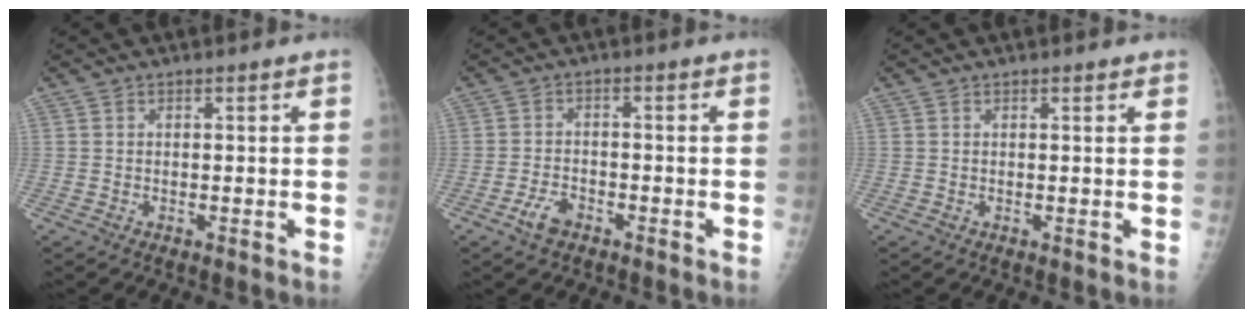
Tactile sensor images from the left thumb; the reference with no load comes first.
{"total": 3.7, "force": [-2.3, 2.0, 2.0], "torque": [-0.037, 0.013, -0.041]}
{"total": 0.9, "force": [0.8, 0.3, 0.4], "torque": [-0.004, 0.000, 0.009]}